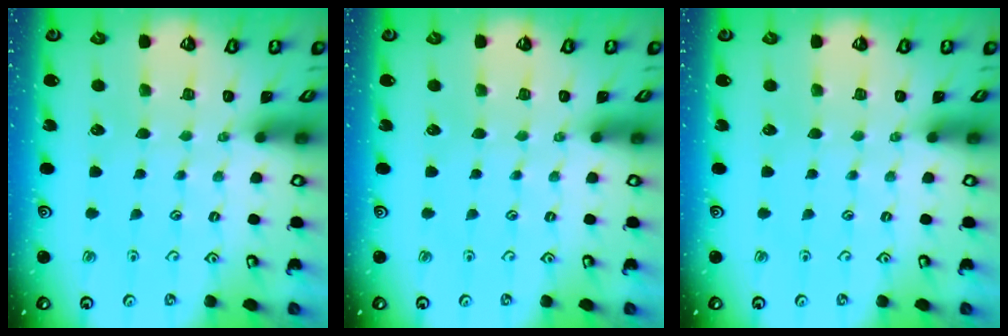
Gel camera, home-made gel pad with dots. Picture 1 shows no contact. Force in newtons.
{"total": 0.0}
{"total": 0.0}